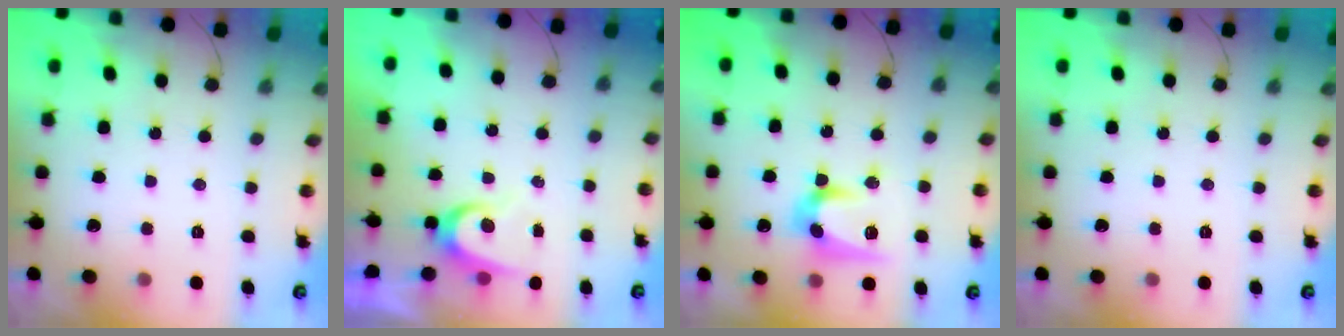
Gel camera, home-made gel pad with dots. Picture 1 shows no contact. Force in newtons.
{"total": 4.8, "press": 4.8, "slide": 0.4}
{"total": 12.6, "press": 12.6, "slide": 0.4}
{"total": 0.0}